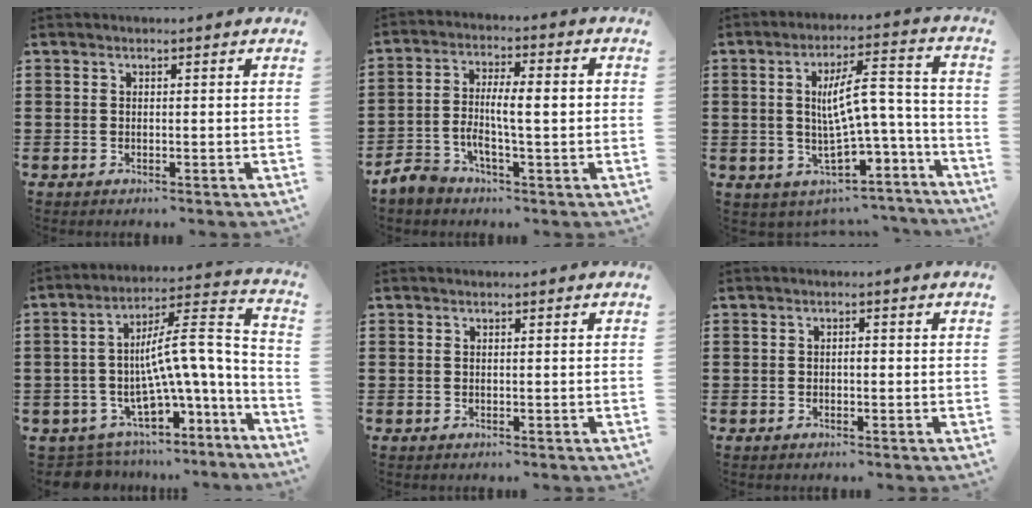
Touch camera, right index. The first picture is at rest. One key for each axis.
{"total": 7.1, "fx": -1.4, "fy": 2.6, "fz": 6.5, "tx": -0.127, "ty": 0.001, "tz": -0.029}
{"total": 9.1, "fx": -1.2, "fy": 4.3, "fz": 7.9, "tx": -0.122, "ty": 0.000, "tz": -0.025}
{"total": 10.5, "fx": -2.2, "fy": 5.2, "fz": 8.8, "tx": -0.146, "ty": -0.019, "tz": -0.039}
{"total": 0.0}
{"total": 0.9, "fx": -0.2, "fy": 0.3, "fz": 0.8, "tx": -0.017, "ty": -0.004, "tz": -0.003}